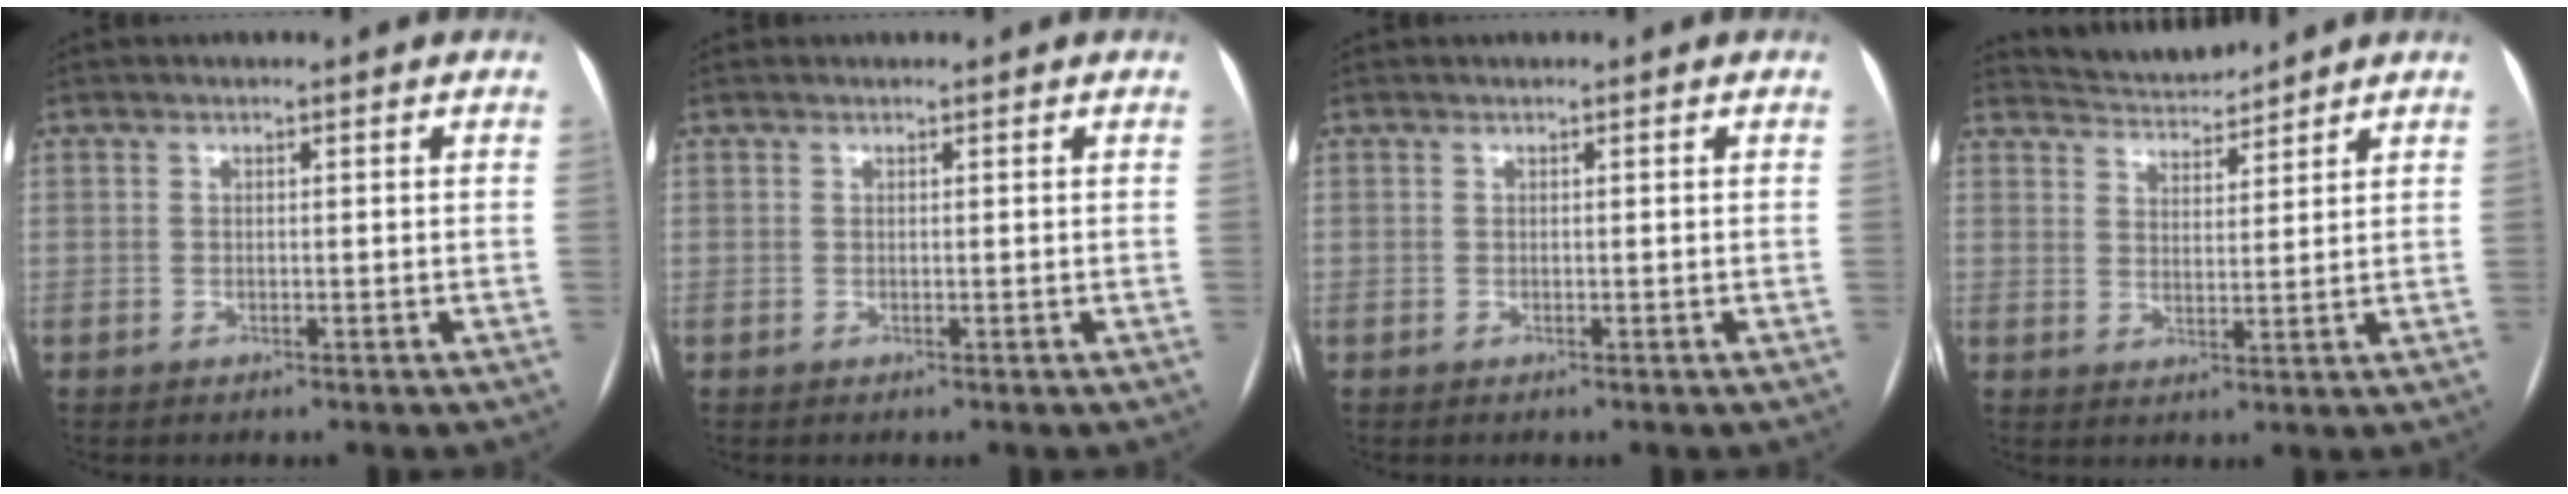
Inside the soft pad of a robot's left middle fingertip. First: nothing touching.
{"total": 0.0}
{"total": 0.0}
{"total": 5.7, "force": [5.7, 0.2, 0.1], "torque": [-0.012, 0.013, 0.102]}